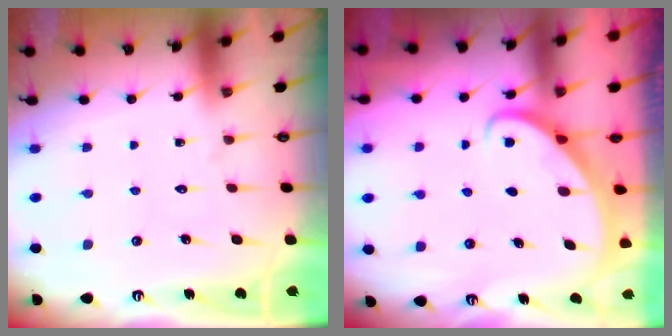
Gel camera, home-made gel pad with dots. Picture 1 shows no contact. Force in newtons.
{"total": 2.7, "press": 2.7, "slide": 0.2}